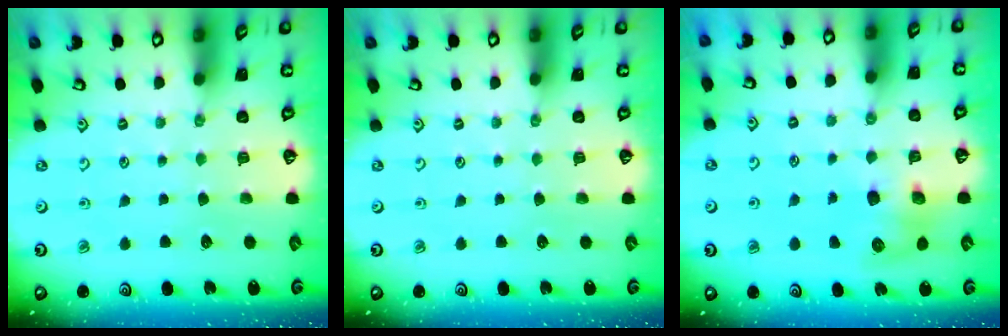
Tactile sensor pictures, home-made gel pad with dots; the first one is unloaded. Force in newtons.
{"total": 0.0}
{"total": 8.2, "press": 8.2, "slide": 0.8}